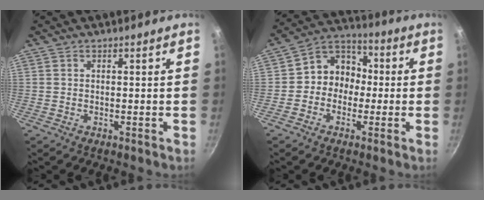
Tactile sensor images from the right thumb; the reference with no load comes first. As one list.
[{"total": 8.9, "force": [-1.0, 7.9, 4.1], "torque": [-0.017, 0.036, -0.037]}]